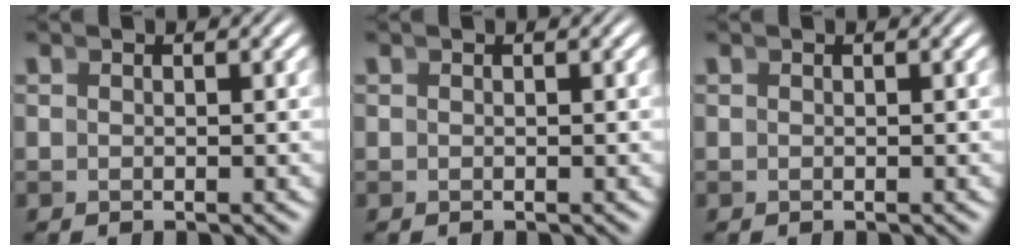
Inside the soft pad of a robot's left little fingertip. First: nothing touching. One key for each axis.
{"total": 0.0}
{"total": 0.0}